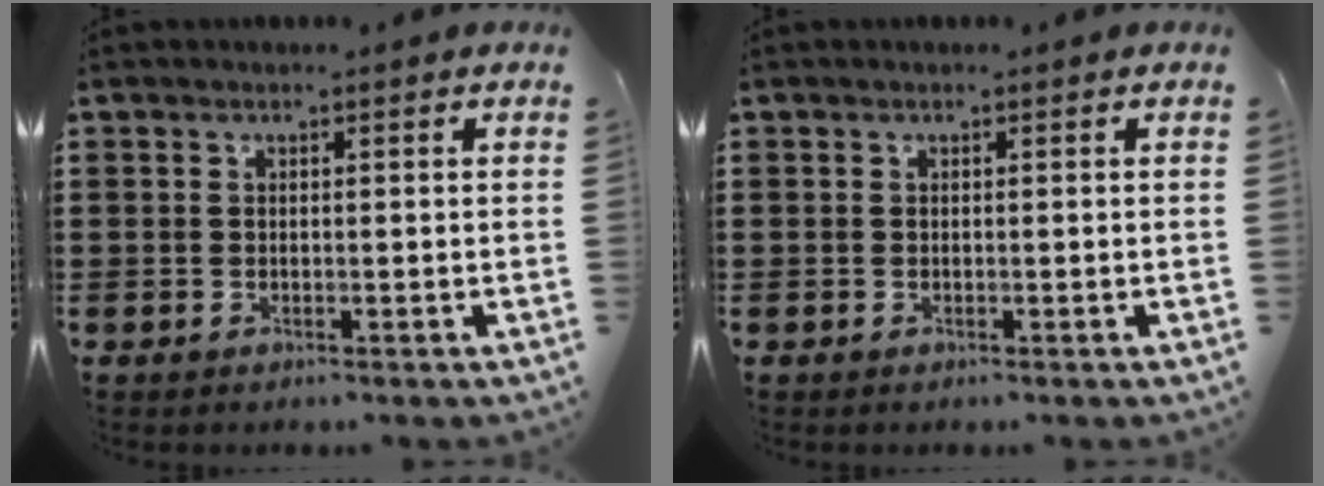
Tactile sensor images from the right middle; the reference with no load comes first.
{"total": 0.0}